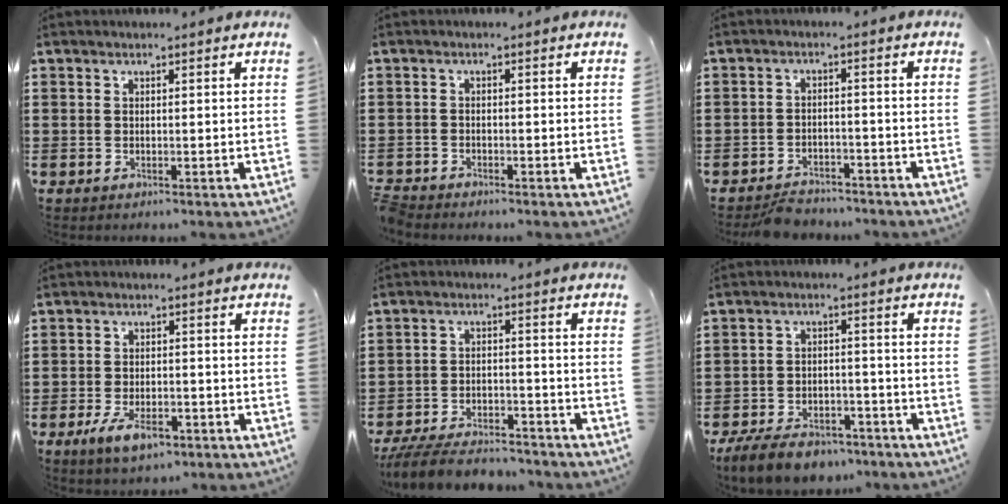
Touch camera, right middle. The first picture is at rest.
{"total": 1.7, "force": [-1.7, 0.0, 0.0], "torque": [-0.012, -0.003, -0.039]}
{"total": 3.3, "force": [-3.2, 0.9, 0.1], "torque": [-0.006, 0.005, -0.067]}
{"total": 4.8, "force": [-3.0, 2.1, 3.1], "torque": [-0.062, 0.004, -0.058]}
{"total": 6.7, "force": [-6.4, 1.2, 1.6], "torque": [-0.037, 0.008, -0.126]}
{"total": 6.7, "force": [-6.0, 1.9, 2.2], "torque": [-0.042, 0.016, -0.115]}